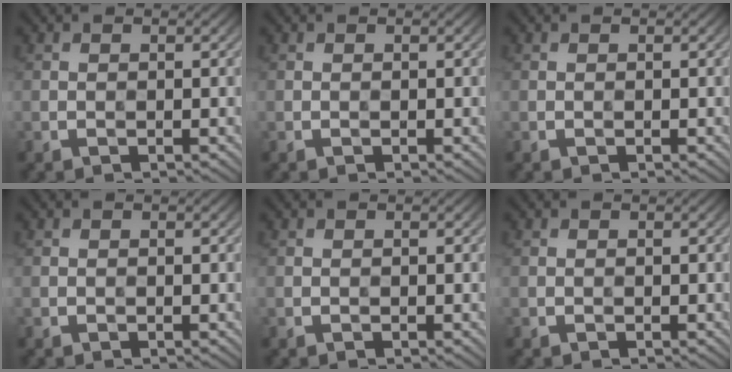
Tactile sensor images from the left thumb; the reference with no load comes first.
{"total": 0.0}
{"total": 0.0}
{"total": 0.0}
{"total": 0.0}
{"total": 0.0}